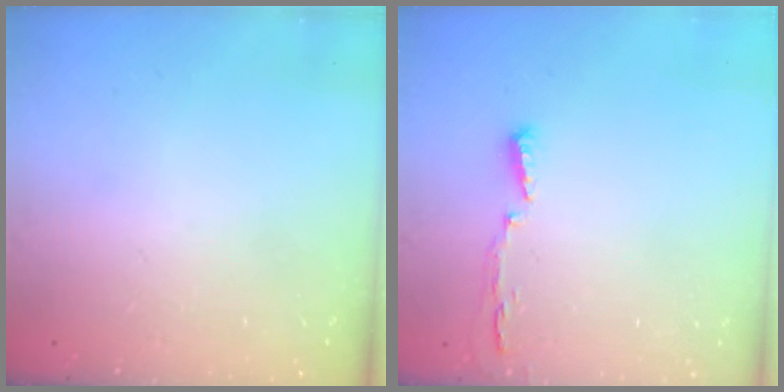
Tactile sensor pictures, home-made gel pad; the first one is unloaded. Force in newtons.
{"total": 4.1, "press": 4.0, "slide": 1.1}